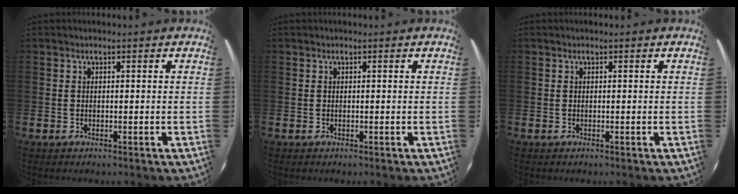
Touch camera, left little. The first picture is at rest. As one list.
[{"total": 0.0}, {"total": 0.0}]